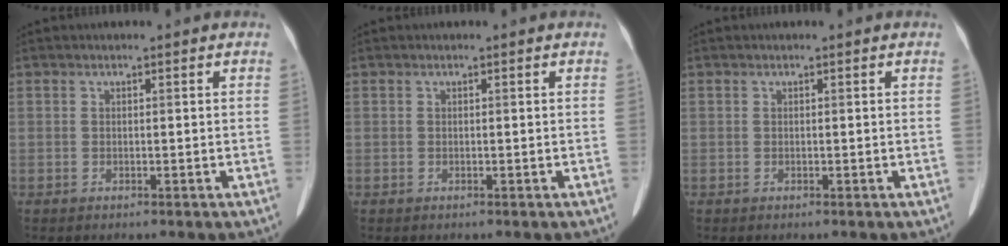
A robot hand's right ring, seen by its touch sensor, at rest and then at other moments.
{"total": 0.0}
{"total": 0.0}